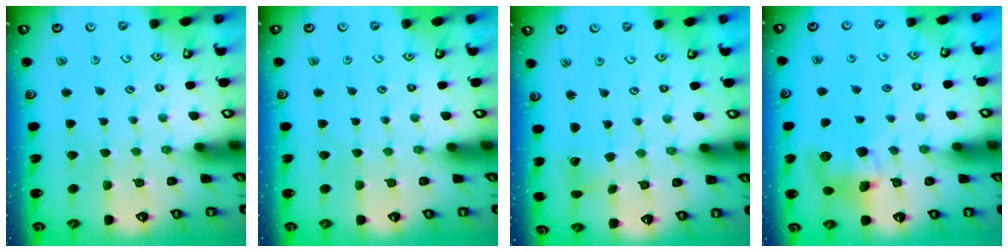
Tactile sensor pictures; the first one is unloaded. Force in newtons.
{"total": 0.0}
{"total": 2.0, "press": 2.0, "slide": 0.3}
{"total": 10.7, "press": 10.7, "slide": 0.8}